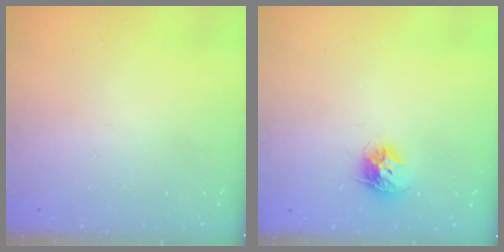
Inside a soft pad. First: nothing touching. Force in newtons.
{"total": 8.9, "press": 8.9, "slide": 0.1}